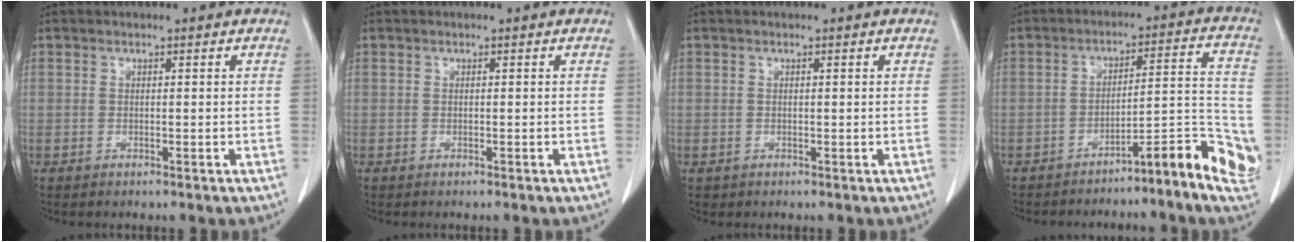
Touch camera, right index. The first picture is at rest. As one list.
[{"total": 0.0}, {"total": 0.6, "force": [-0.2, 0.6, 0.0], "torque": [0.004, 0.005, -0.003]}, {"total": 11.2, "force": [-5.8, 1.2, 9.6], "torque": [-0.108, 0.023, -0.081]}]